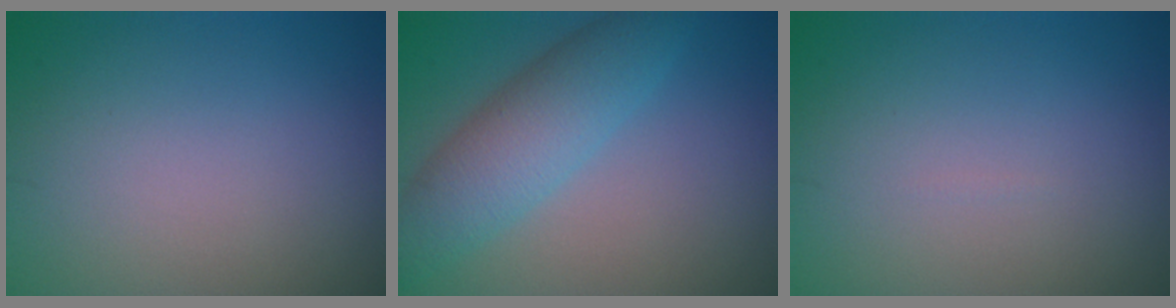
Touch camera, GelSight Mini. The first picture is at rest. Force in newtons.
{"total": 5.1, "press": 5.1, "slide": 0.1}
{"total": 0.0}